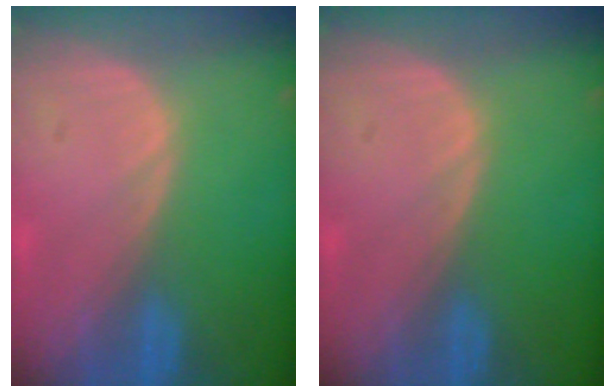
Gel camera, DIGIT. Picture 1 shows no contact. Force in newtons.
{"total": 0.0}